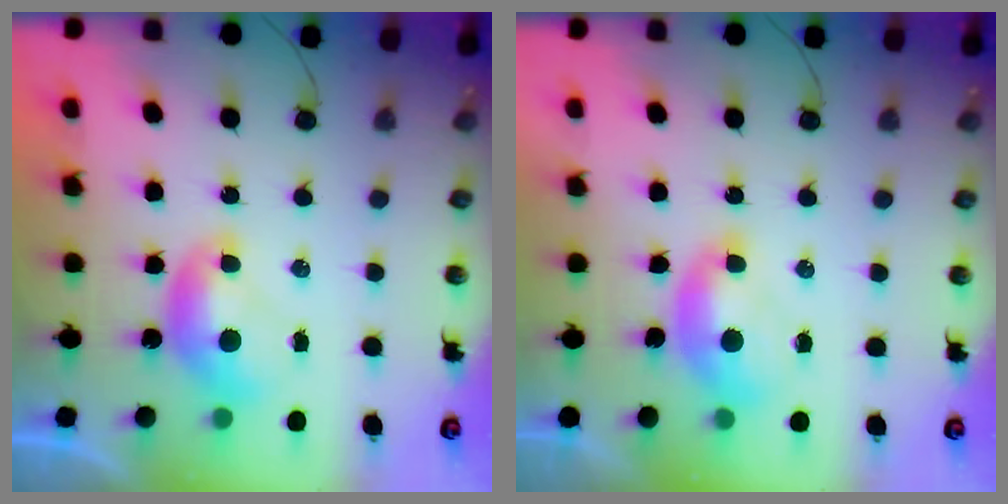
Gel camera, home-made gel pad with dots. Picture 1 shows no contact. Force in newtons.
{"total": 1.8, "press": 1.7, "slide": 0.7}